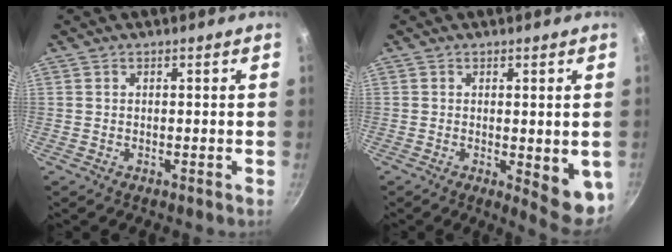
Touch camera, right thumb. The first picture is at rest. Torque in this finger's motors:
{"motor_torque": [0.04, 0.62, -0.16, 0.07, 0.16]}